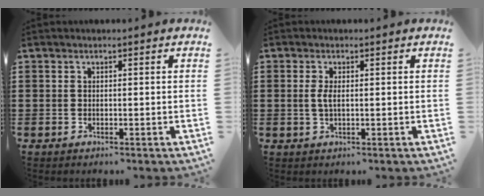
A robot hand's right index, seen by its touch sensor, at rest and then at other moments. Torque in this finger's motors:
{"motor_torque": [0.41, 0.46, 0.19, 0.06]}